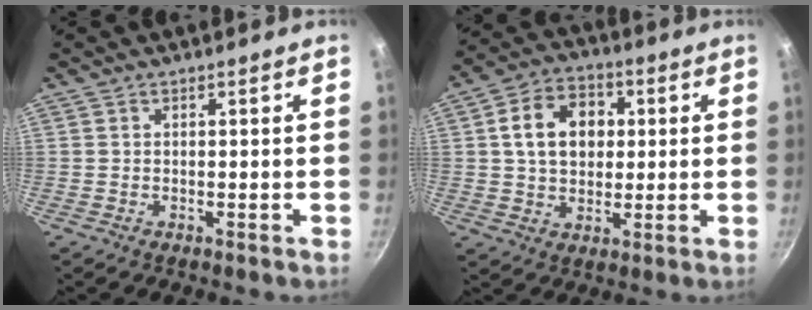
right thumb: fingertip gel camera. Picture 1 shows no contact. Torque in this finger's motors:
{"motor_torque": [0.57, 2.71, 0.96, 0.12, 0.18]}